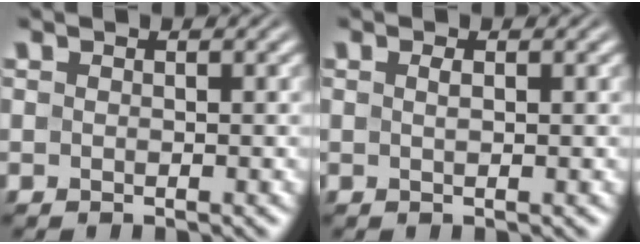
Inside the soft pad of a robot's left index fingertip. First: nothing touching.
{"total": 0.9, "force": [0.3, 0.2, 0.8], "torque": [-0.015, 0.004, 0.004]}